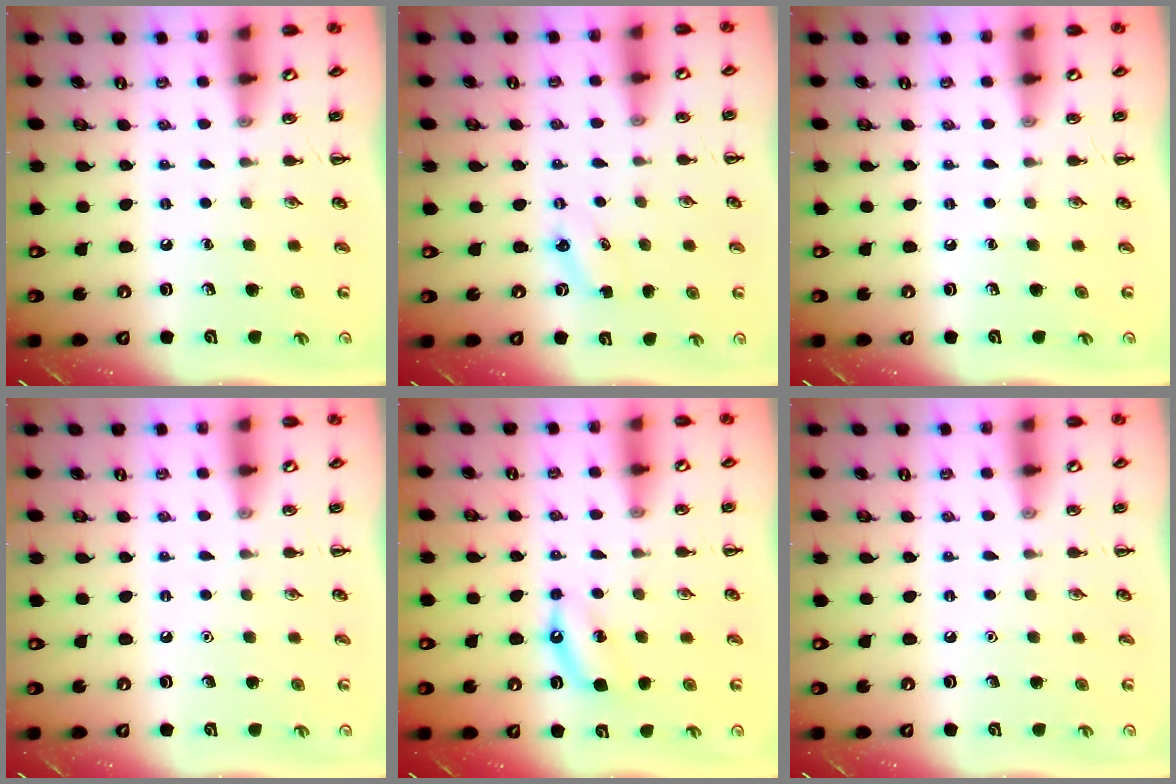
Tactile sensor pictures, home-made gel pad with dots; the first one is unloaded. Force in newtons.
{"total": 2.8, "press": 2.7, "slide": 0.7}
{"total": 0.0}
{"total": 1.6, "press": 1.6, "slide": 0.1}
{"total": 5.7, "press": 5.4, "slide": 1.6}
{"total": 1.5, "press": 1.5, "slide": 0.1}